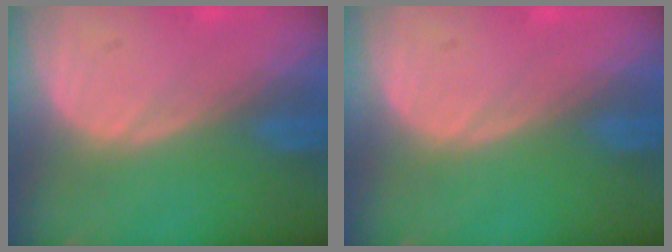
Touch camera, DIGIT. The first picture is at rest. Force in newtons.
{"total": 0.0}